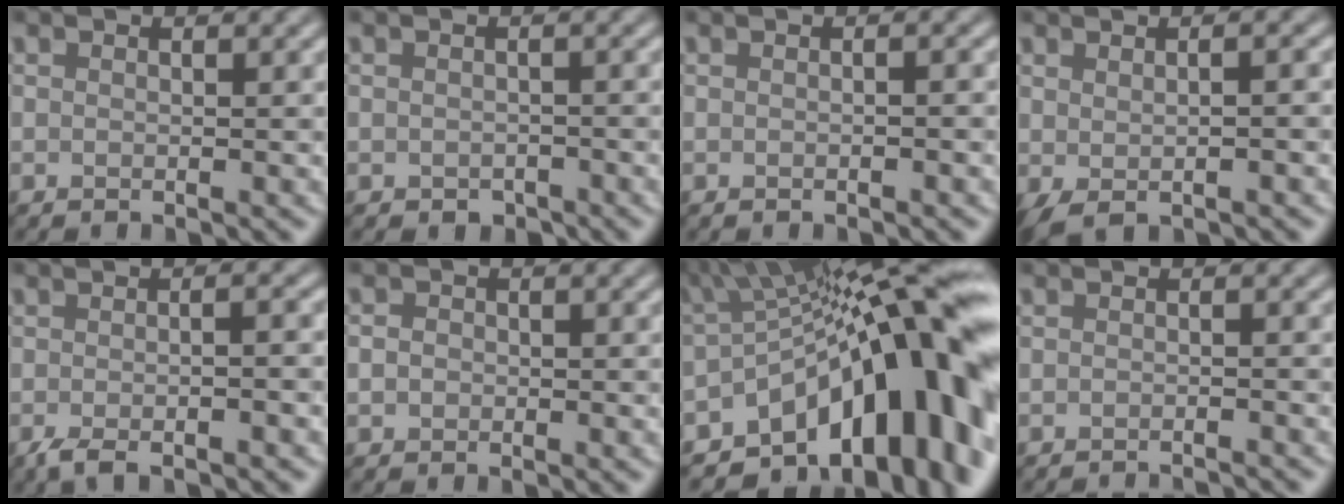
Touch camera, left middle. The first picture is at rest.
{"total": 1.1, "force": [-0.6, 0.9, 0.3], "torque": [-0.003, -0.006, -0.011]}
{"total": 0.7, "force": [-0.2, 0.1, 0.6], "torque": [-0.008, 0.001, -0.003]}
{"total": 3.2, "force": [-0.5, 1.1, 3.0], "torque": [-0.044, 0.001, 0.000]}
{"total": 3.8, "force": [-1.9, 0.9, 3.1], "torque": [-0.046, -0.003, -0.039]}
{"total": 1.3, "force": [-0.1, 1.2, 0.5], "torque": [0.001, 0.000, -0.013]}
{"total": 17.0, "force": [-5.1, 6.7, 14.7], "torque": [-0.162, 0.035, -0.091]}
{"total": 2.5, "force": [-2.3, 0.3, 0.7], "torque": [-0.002, 0.004, -0.029]}